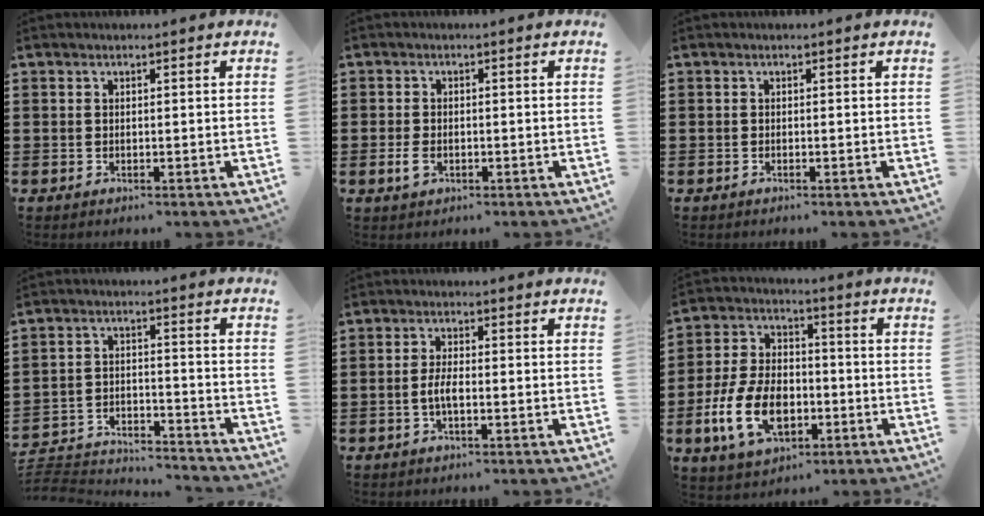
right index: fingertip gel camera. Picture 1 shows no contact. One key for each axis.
{"total": 1.7, "fx": -0.6, "fy": 1.1, "fz": 1.1, "tx": -0.029, "ty": -0.002, "tz": -0.013}
{"total": 0.0}
{"total": 4.2, "fx": -4.1, "fy": 0.4, "fz": 0.6, "tx": -0.028, "ty": -0.005, "tz": -0.090}
{"total": 2.9, "fx": -0.6, "fy": 0.8, "fz": 2.7, "tx": -0.063, "ty": -0.002, "tz": -0.016}
{"total": 11.5, "fx": -3.8, "fy": 7.0, "fz": 8.4, "tx": -0.202, "ty": -0.003, "tz": -0.070}